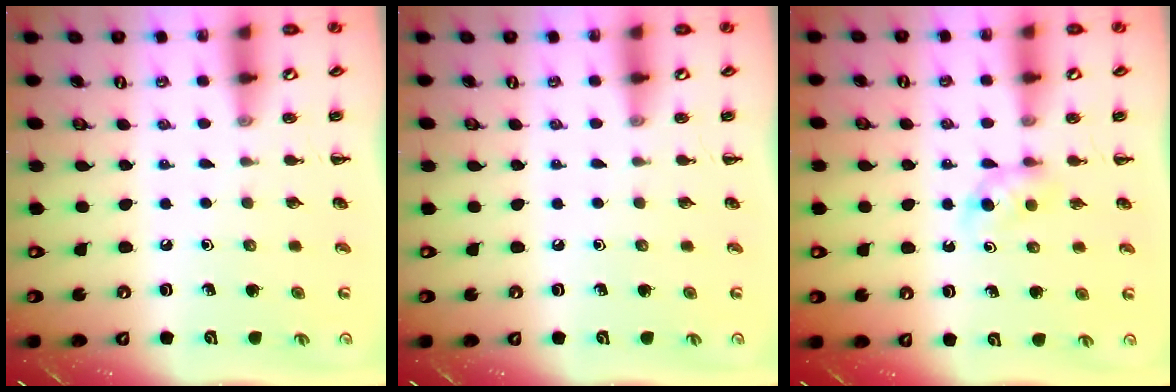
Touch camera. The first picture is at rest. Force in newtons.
{"total": 0.0}
{"total": 3.9, "press": 3.6, "slide": 1.3}